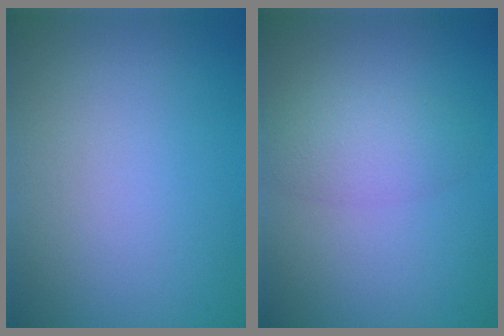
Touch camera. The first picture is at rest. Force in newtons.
{"total": 2.7, "press": 2.7, "slide": 0.1}